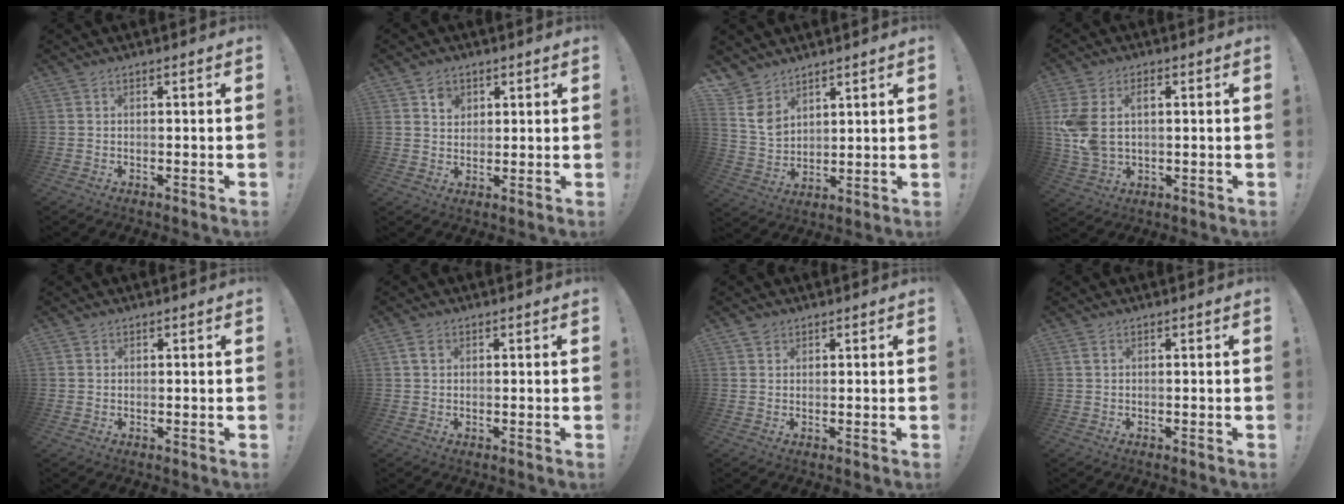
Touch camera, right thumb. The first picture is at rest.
{"total": 4.3, "force": [2.2, 3.6, 1.1], "torque": [-0.007, -0.011, 0.035]}
{"total": 8.2, "force": [5.7, 5.4, 2.3], "torque": [-0.044, -0.039, 0.117]}
{"total": 9.9, "force": [2.3, 6.4, 7.2], "torque": [-0.159, -0.006, 0.041]}
{"total": 1.3, "force": [0.6, 1.1, 0.0], "torque": [0.000, 0.001, 0.011]}
{"total": 2.5, "force": [1.1, 1.6, 1.5], "torque": [-0.028, 0.004, 0.019]}
{"total": 2.1, "force": [1.4, 1.5, 0.2], "torque": [-0.006, 0.000, 0.026]}
{"total": 0.8, "force": [0.5, 0.4, 0.6], "torque": [-0.004, -0.001, 0.007]}